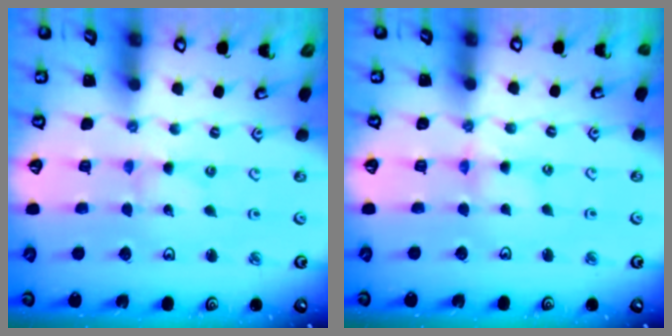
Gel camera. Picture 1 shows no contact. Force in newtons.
{"total": 2.1, "press": 2.1, "slide": 0.3}